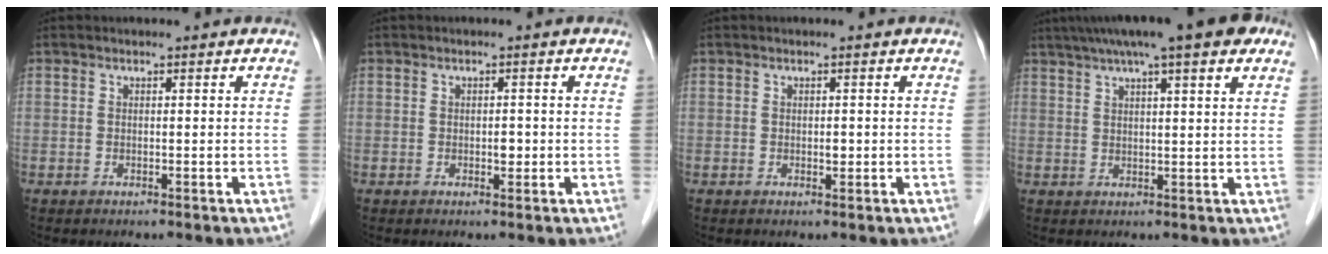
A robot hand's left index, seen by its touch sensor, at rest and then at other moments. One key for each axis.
{"total": 1.2, "fx": -0.2, "fy": 0.7, "fz": 0.9, "tx": -0.012, "ty": 0.001, "tz": -0.003}
{"total": 0.8, "fx": -0.1, "fy": 0.5, "fz": 0.6, "tx": -0.008, "ty": 0.000, "tz": -0.001}
{"total": 15.0, "fx": 10.5, "fy": 2.0, "fz": 10.5, "tx": -0.165, "ty": 0.047, "tz": 0.142}